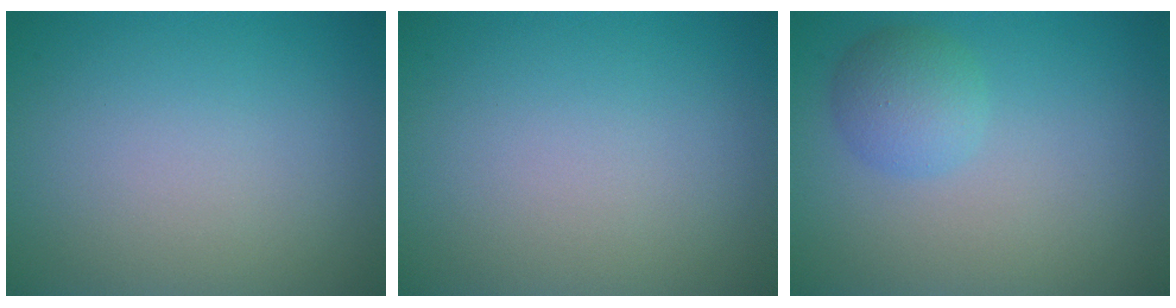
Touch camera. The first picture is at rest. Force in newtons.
{"total": 0.0}
{"total": 2.7, "press": 2.7, "slide": 0.1}